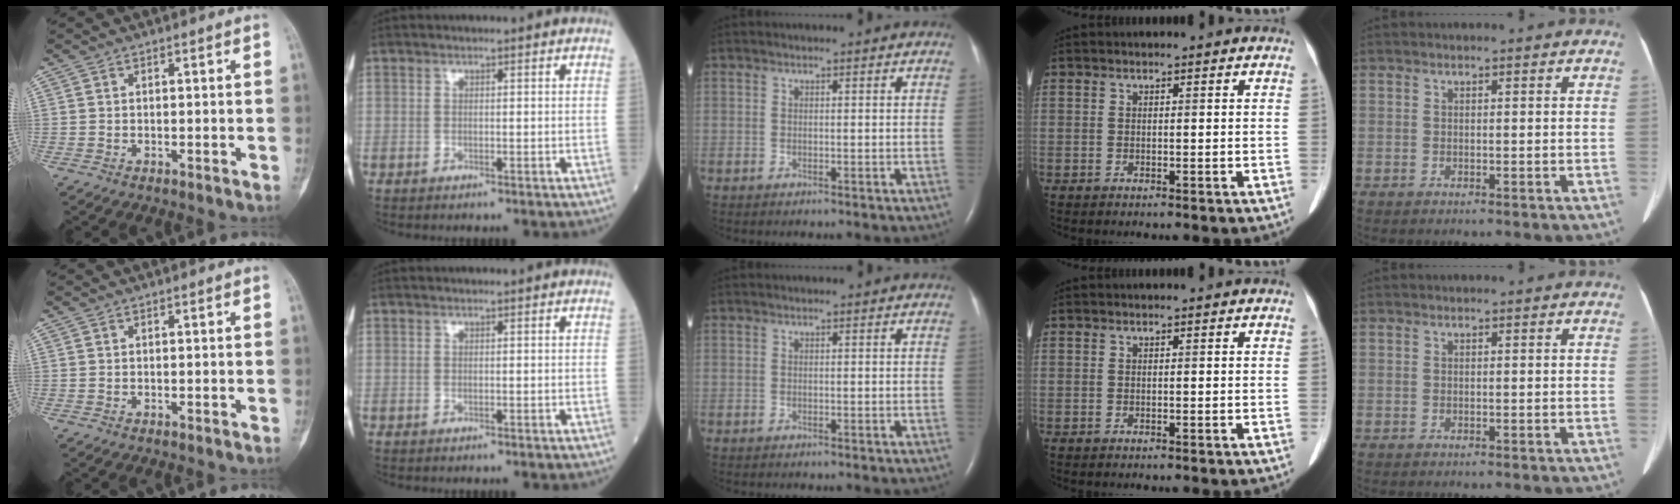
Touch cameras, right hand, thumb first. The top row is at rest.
{}